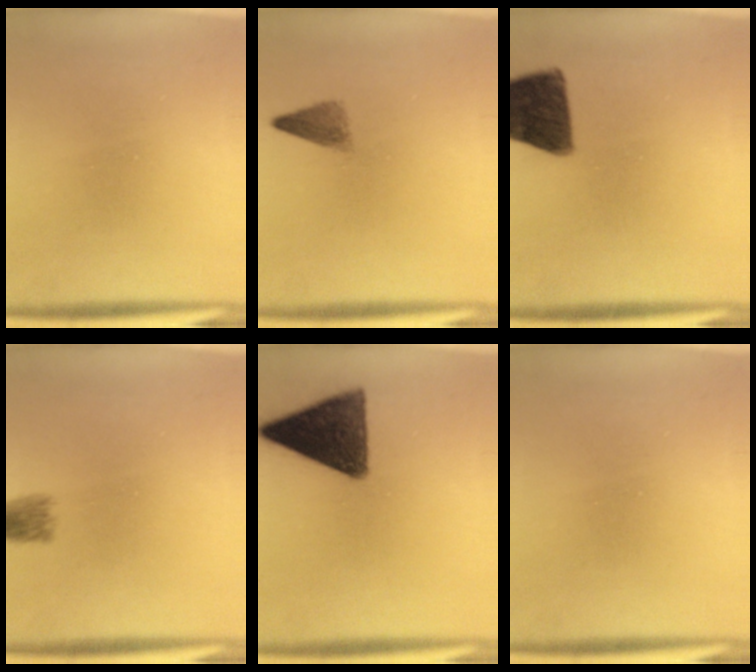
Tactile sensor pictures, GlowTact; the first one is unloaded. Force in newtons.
{"total": 2.5}
{"total": 13.2}
{"total": 2.0}
{"total": 13.5}
{"total": 0.0}